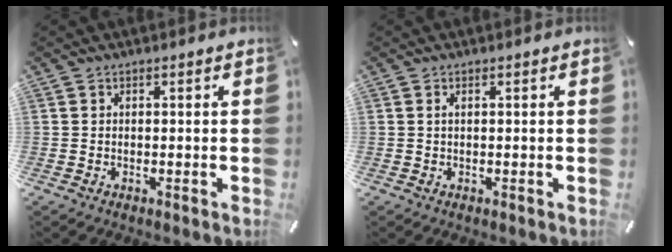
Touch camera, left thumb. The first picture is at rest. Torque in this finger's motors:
{"motor_torque": [-0.15, -0.18, 0.06, -0.03, -0.01]}